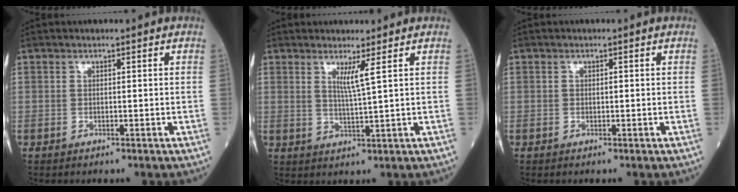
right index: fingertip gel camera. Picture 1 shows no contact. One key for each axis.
{"total": 3.0, "fx": 1.5, "fy": -0.9, "fz": 2.5, "tx": -0.049, "ty": -0.012, "tz": 0.030}
{"total": 0.5, "fx": 0.0, "fy": 0.3, "fz": 0.4, "tx": -0.009, "ty": 0.000, "tz": 0.000}